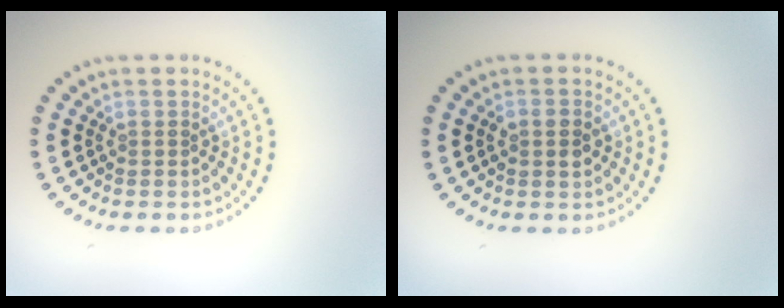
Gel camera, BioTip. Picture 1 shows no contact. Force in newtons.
{"total": 1.4, "press": 1.4, "slide": 0.1}